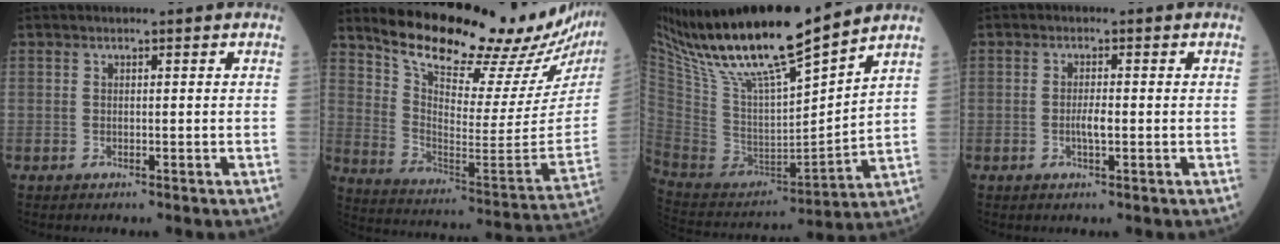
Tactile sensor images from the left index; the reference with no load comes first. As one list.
[{"total": 24.9, "force": [22.1, 4.5, 10.4], "torque": [-0.169, -0.095, 0.302]}, {"total": 20.6, "force": [16.2, 1.7, 12.7], "torque": [-0.238, -0.006, 0.306]}, {"total": 2.1, "force": [-0.7, 0.4, 2.0], "torque": [-0.038, -0.001, -0.014]}]